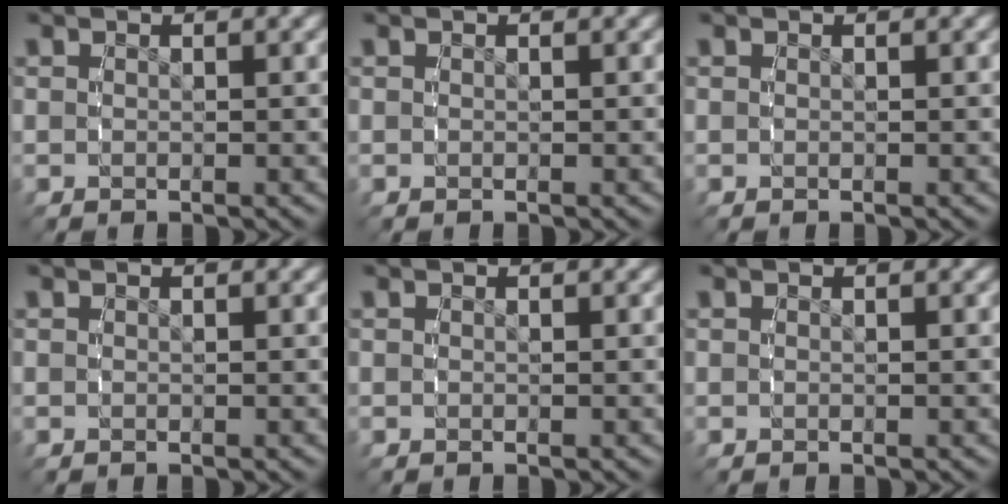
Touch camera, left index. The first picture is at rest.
{"total": 0.0}
{"total": 0.0}
{"total": 0.0}
{"total": 0.0}
{"total": 0.0}